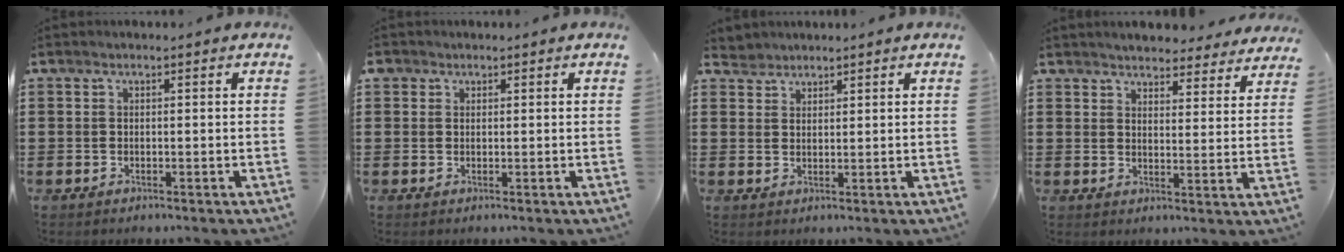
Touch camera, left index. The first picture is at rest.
{"total": 1.4, "force": [0.8, 1.0, 0.1], "torque": [-0.007, 0.007, 0.016]}
{"total": 2.2, "force": [1.9, 1.1, -0.5], "torque": [0.001, 0.006, 0.038]}
{"total": 4.0, "force": [4.0, 0.3, 0.0], "torque": [-0.010, -0.025, 0.070]}